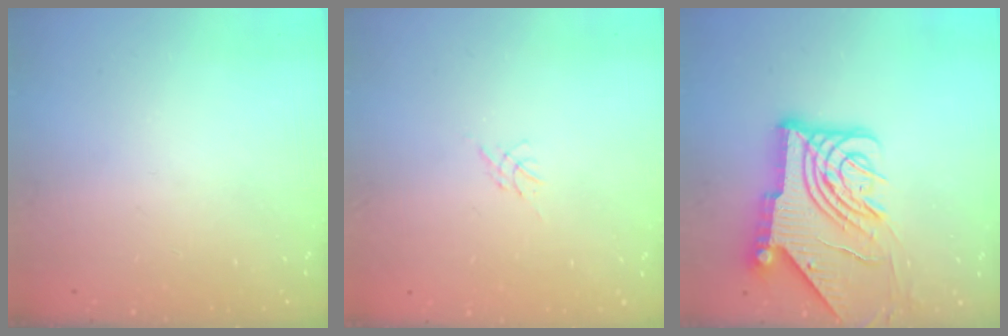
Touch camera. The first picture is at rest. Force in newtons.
{"total": 0.0}
{"total": 16.2, "press": 16.1, "slide": 2.0}